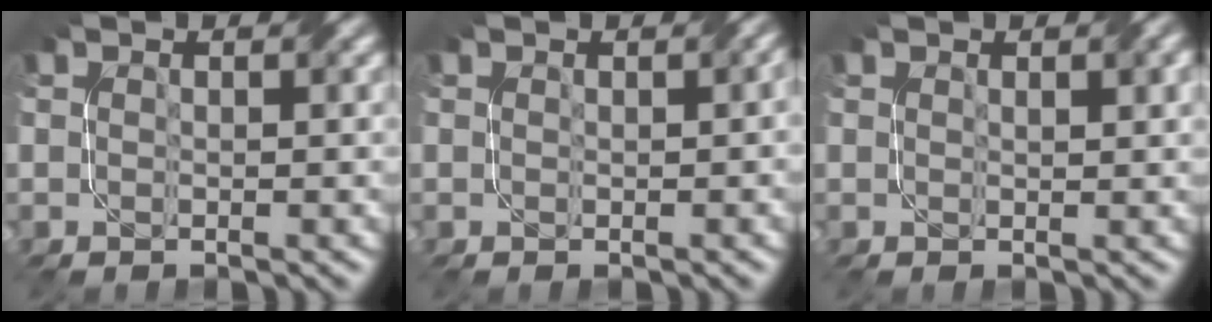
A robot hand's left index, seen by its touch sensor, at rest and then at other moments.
{"total": 0.7, "force": [-0.5, 0.0, 0.5], "torque": [-0.001, 0.005, -0.007]}
{"total": 1.6, "force": [0.8, 0.4, 1.4], "torque": [-0.014, 0.001, 0.015]}